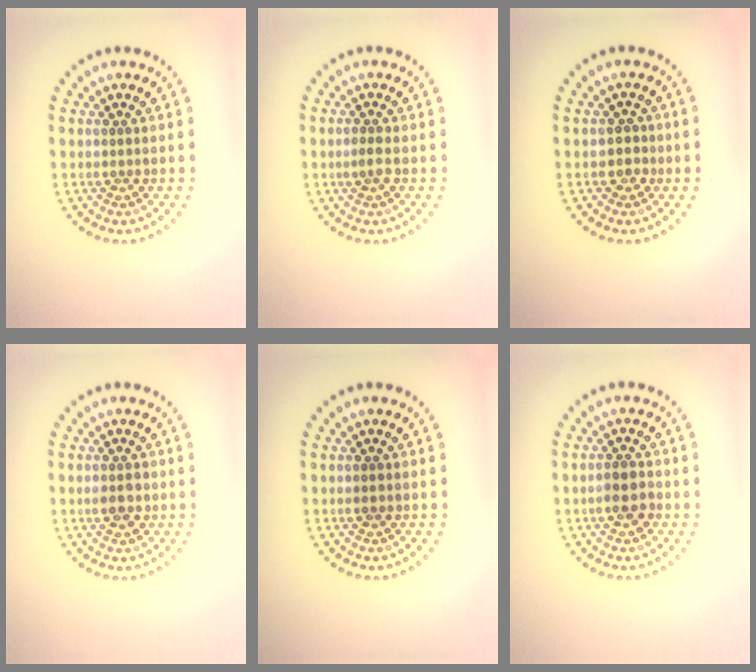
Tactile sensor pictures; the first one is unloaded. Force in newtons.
{"total": 1.2, "press": 1.0, "slide": 0.5}
{"total": 1.5, "press": 1.3, "slide": 0.7}
{"total": 2.4, "press": 2.4, "slide": 0.2}
{"total": 1.0, "press": 1.0, "slide": 0.1}
{"total": 2.4, "press": 2.3, "slide": 0.7}